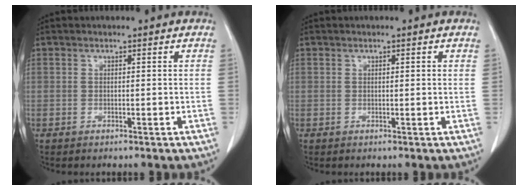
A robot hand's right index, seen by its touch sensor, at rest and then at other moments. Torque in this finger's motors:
{"motor_torque": [-0.08, 0.01, -0.01, -0.01]}